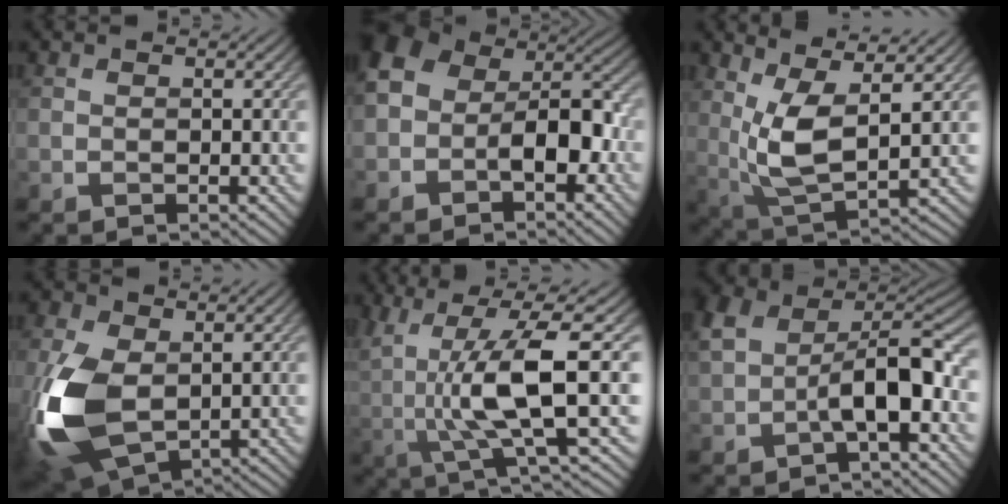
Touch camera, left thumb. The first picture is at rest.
{"total": 8.7, "force": [-1.8, 5.8, 6.2], "torque": [-0.105, 0.012, -0.050]}
{"total": 7.0, "force": [2.4, 2.2, 6.2], "torque": [-0.143, -0.002, 0.050]}
{"total": 13.4, "force": [-1.1, 8.0, 10.7], "torque": [-0.283, -0.011, -0.021]}
{"total": 10.0, "force": [1.4, 2.0, 9.7], "torque": [-0.182, 0.009, 0.025]}
{"total": 9.3, "force": [-2.2, 5.2, 7.4], "torque": [-0.122, 0.003, -0.046]}